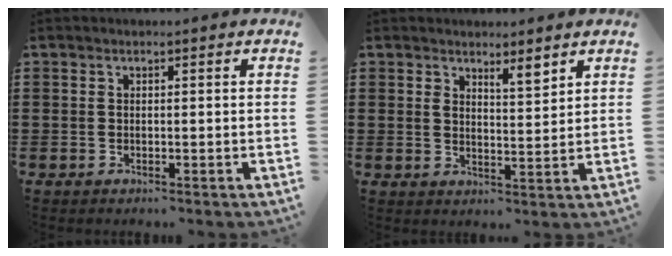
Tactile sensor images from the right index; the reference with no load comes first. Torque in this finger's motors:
{"motor_torque": [0.00, 0.24, 0.20, 0.01]}